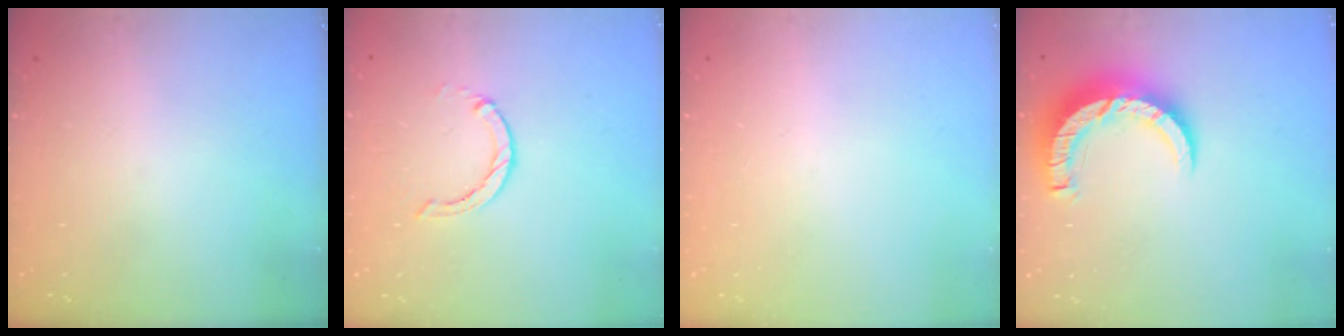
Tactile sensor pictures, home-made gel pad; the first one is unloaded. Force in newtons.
{"total": 0.6, "press": 0.6, "slide": 0.2}
{"total": 0.0}
{"total": 8.9, "press": 8.9, "slide": 0.9}